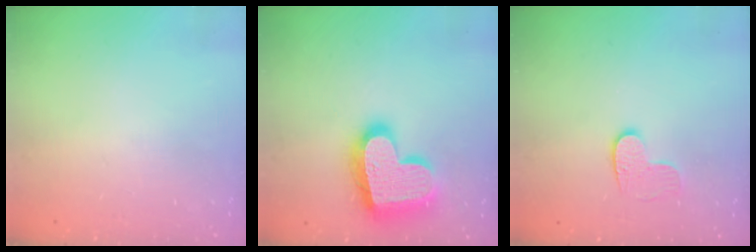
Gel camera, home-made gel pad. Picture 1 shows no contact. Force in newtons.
{"total": 21.7, "press": 21.6, "slide": 1.5}
{"total": 6.1, "press": 6.1, "slide": 0.5}